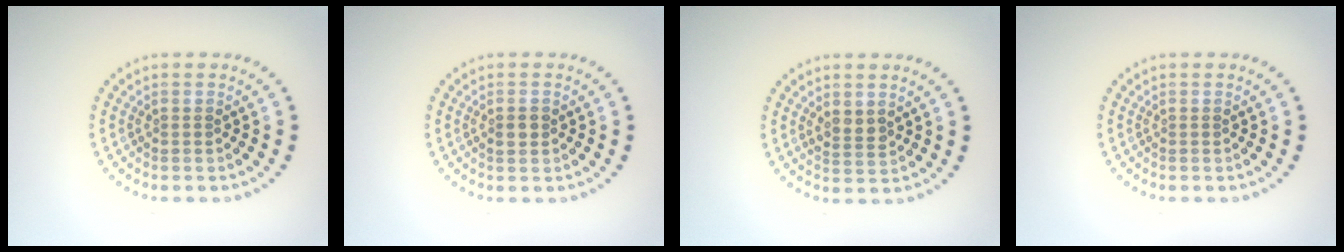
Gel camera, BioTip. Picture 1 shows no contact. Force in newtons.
{"total": 1.0, "press": 1.0, "slide": 0.1}
{"total": 1.6, "press": 1.5, "slide": 0.6}
{"total": 0.0}